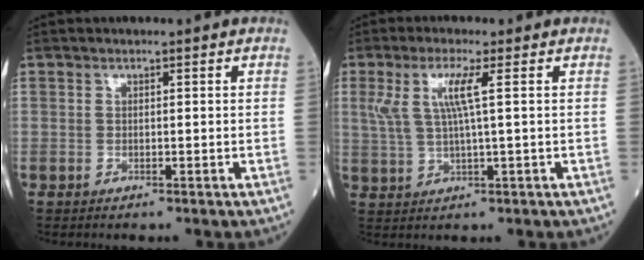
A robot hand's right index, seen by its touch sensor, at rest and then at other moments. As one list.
[{"total": 5.6, "force": [1.8, 0.0, 5.3], "torque": [-0.118, 0.011, 0.040]}]